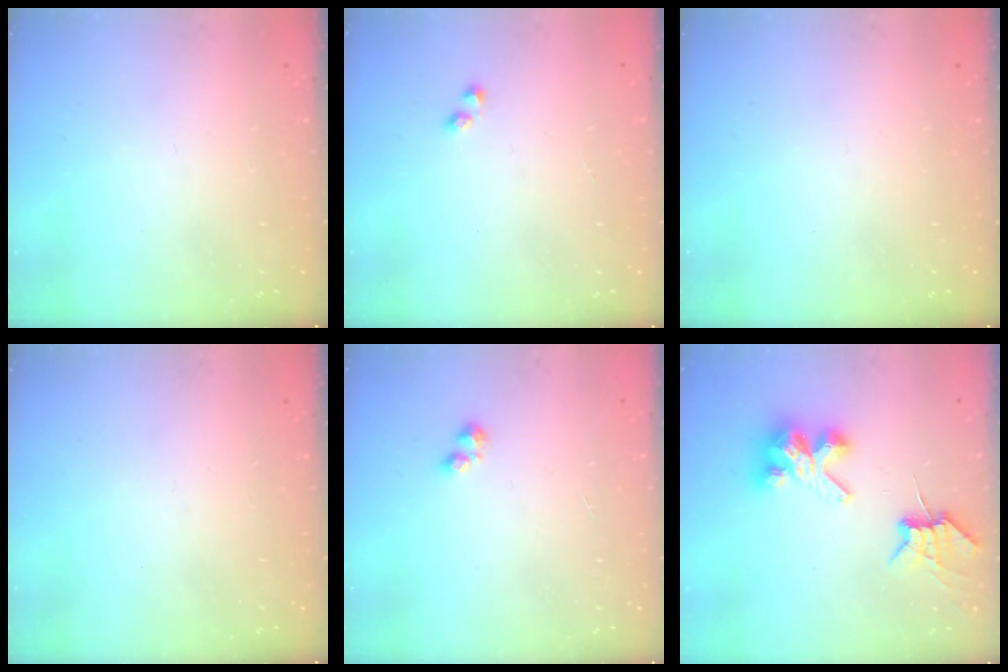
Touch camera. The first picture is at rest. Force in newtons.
{"total": 1.0, "press": 0.9, "slide": 0.5}
{"total": 0.0}
{"total": 0.0}
{"total": 2.0, "press": 2.0, "slide": 0.2}
{"total": 8.2, "press": 8.1, "slide": 0.8}